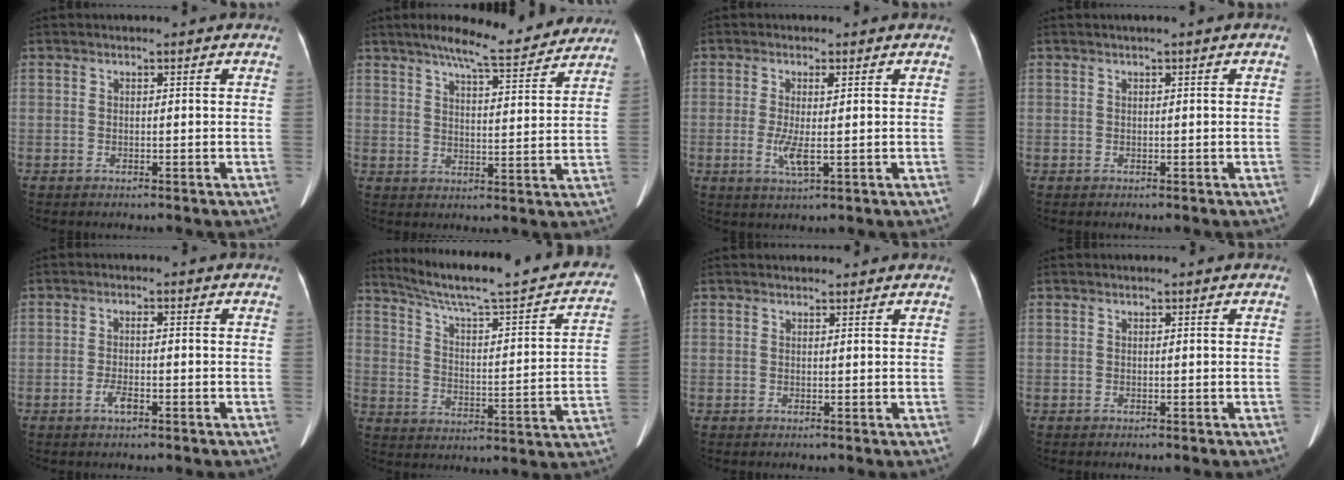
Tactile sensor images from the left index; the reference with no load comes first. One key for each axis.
{"total": 14.2, "fx": 12.5, "fy": 2.1, "fz": 6.3, "tx": -0.085, "ty": 0.001, "tz": 0.162}
{"total": 4.1, "fx": -0.4, "fy": 0.7, "fz": 4.0, "tx": -0.086, "ty": -0.010, "tz": -0.006}
{"total": 0.5, "fx": 0.2, "fy": -0.1, "fz": 0.5, "tx": -0.011, "ty": 0.005, "tz": 0.007}
{"total": 2.6, "fx": -1.3, "fy": 0.8, "fz": 2.2, "tx": -0.046, "ty": -0.001, "tz": -0.024}
{"total": 26.6, "fx": 23.0, "fy": 2.7, "fz": 13.0, "tx": -0.195, "ty": -0.033, "tz": 0.297}
{"total": 2.6, "fx": 2.5, "fy": 0.6, "fz": 0.5, "tx": -0.009, "ty": 0.019, "tz": 0.032}
{"total": 0.0}